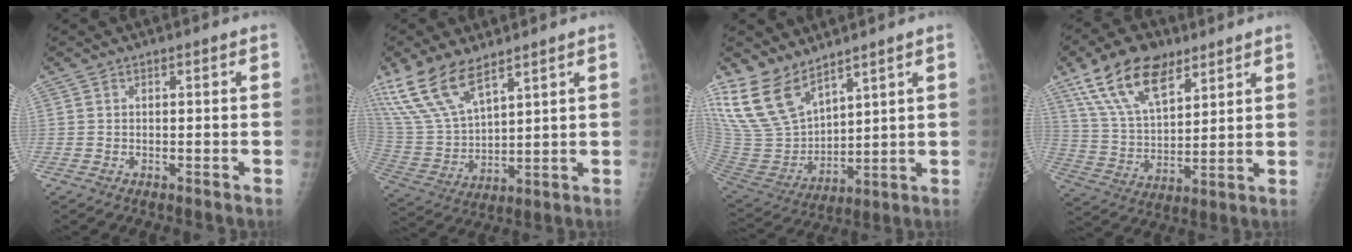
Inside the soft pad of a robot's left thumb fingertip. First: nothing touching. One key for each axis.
{"total": 14.1, "fx": 9.8, "fy": 5.6, "fz": 8.4, "tx": -0.165, "ty": -0.035, "tz": 0.212}
{"total": 15.6, "fx": 11.5, "fy": 7.5, "fz": 7.5, "tx": -0.128, "ty": -0.060, "tz": 0.246}
{"total": 16.3, "fx": 10.0, "fy": 8.0, "fz": 10.1, "tx": -0.156, "ty": -0.032, "tz": 0.189}